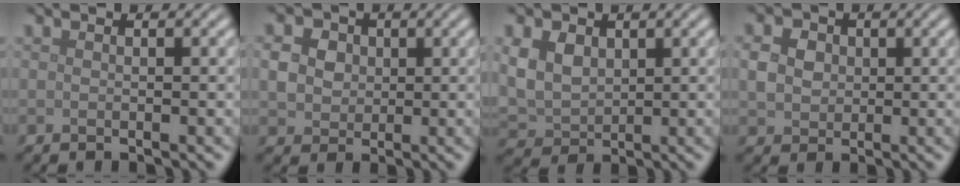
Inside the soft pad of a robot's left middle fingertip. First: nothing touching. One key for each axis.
{"total": 4.6, "fx": 1.1, "fy": 3.8, "fz": 2.2, "tx": -0.047, "ty": 0.015, "tz": 0.017}
{"total": 4.5, "fx": 1.3, "fy": 3.4, "fz": 2.7, "tx": -0.060, "ty": 0.002, "tz": 0.022}
{"total": 3.2, "fx": 0.5, "fy": 2.7, "fz": 1.6, "tx": -0.035, "ty": 0.006, "tz": 0.006}